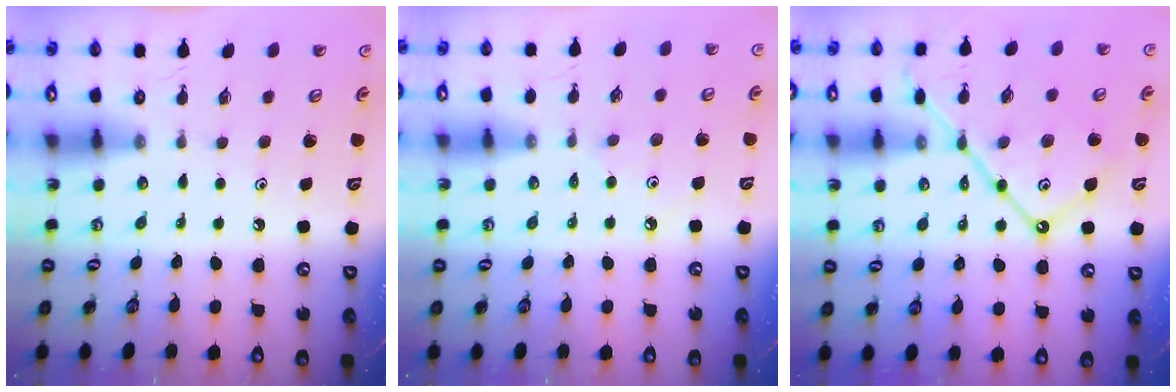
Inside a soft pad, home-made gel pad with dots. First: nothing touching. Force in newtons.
{"total": 5.4, "press": 5.3, "slide": 1.0}
{"total": 15.8, "press": 15.7, "slide": 1.5}